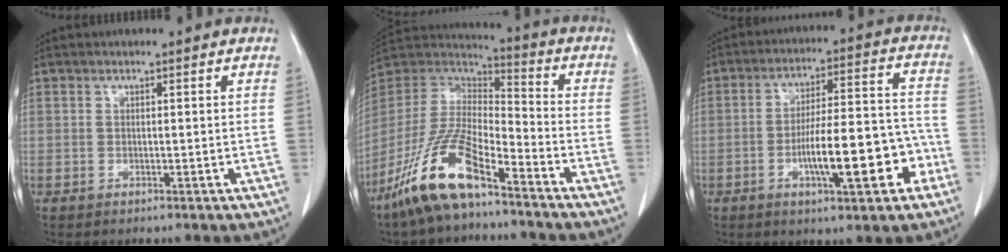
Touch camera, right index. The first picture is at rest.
{"total": 15.5, "force": [-10.3, 3.7, 11.0], "torque": [-0.228, -0.004, -0.196]}
{"total": 13.2, "force": [-4.8, 2.7, 12.0], "torque": [-0.190, 0.021, -0.071]}